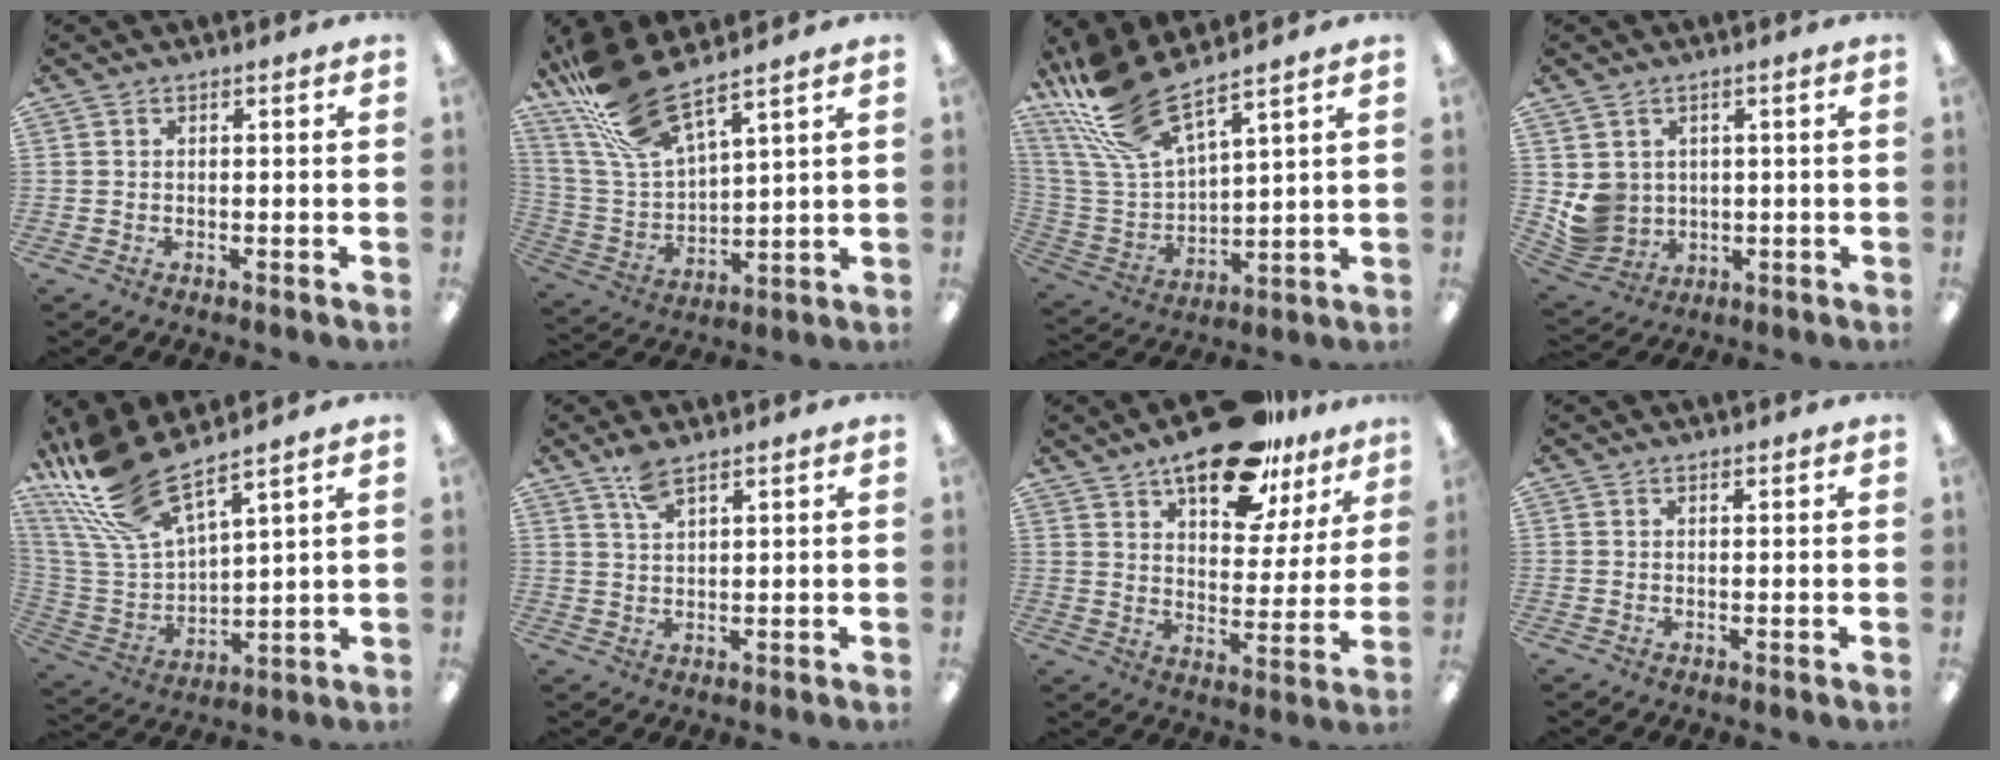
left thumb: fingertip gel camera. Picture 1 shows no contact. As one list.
[{"total": 16.7, "force": [13.4, 4.1, 9.2], "torque": [-0.214, -0.070, 0.239]}, {"total": 17.9, "force": [14.2, 5.1, 9.7], "torque": [-0.234, -0.083, 0.256]}, {"total": 6.5, "force": [1.7, 6.2, 1.0], "torque": [-0.046, -0.007, 0.041]}, {"total": 18.8, "force": [14.9, 5.3, 10.1], "torque": [-0.244, -0.089, 0.269]}, {"total": 5.0, "force": [3.6, 1.5, 3.1], "torque": [-0.071, -0.004, 0.066]}, {"total": 18.3, "force": [13.1, 7.7, 10.1], "torque": [-0.141, -0.074, 0.220]}, {"total": 0.6, "force": [0.5, 0.2, 0.2], "torque": [-0.005, 0.000, 0.010]}]